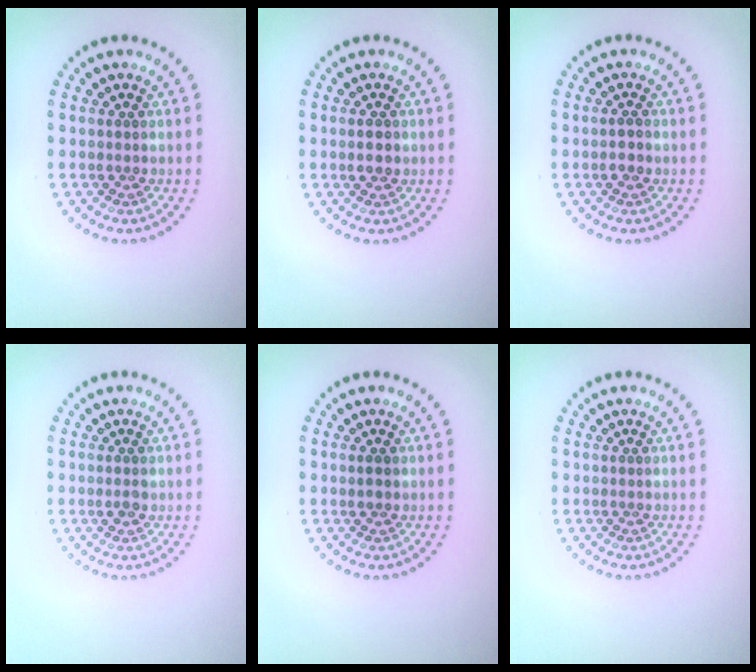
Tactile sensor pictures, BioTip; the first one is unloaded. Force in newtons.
{"total": 1.4, "press": 1.4, "slide": 0.2}
{"total": 1.1, "press": 1.0, "slide": 0.2}
{"total": 0.9, "press": 0.9, "slide": 0.2}
{"total": 0.8, "press": 0.8, "slide": 0.4}
{"total": 0.0}